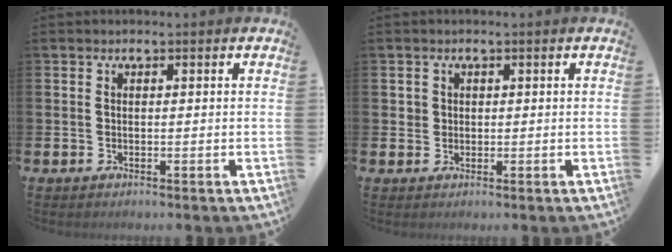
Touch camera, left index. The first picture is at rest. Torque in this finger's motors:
{"motor_torque": [0.02, 0.00, -0.03, 0.00]}